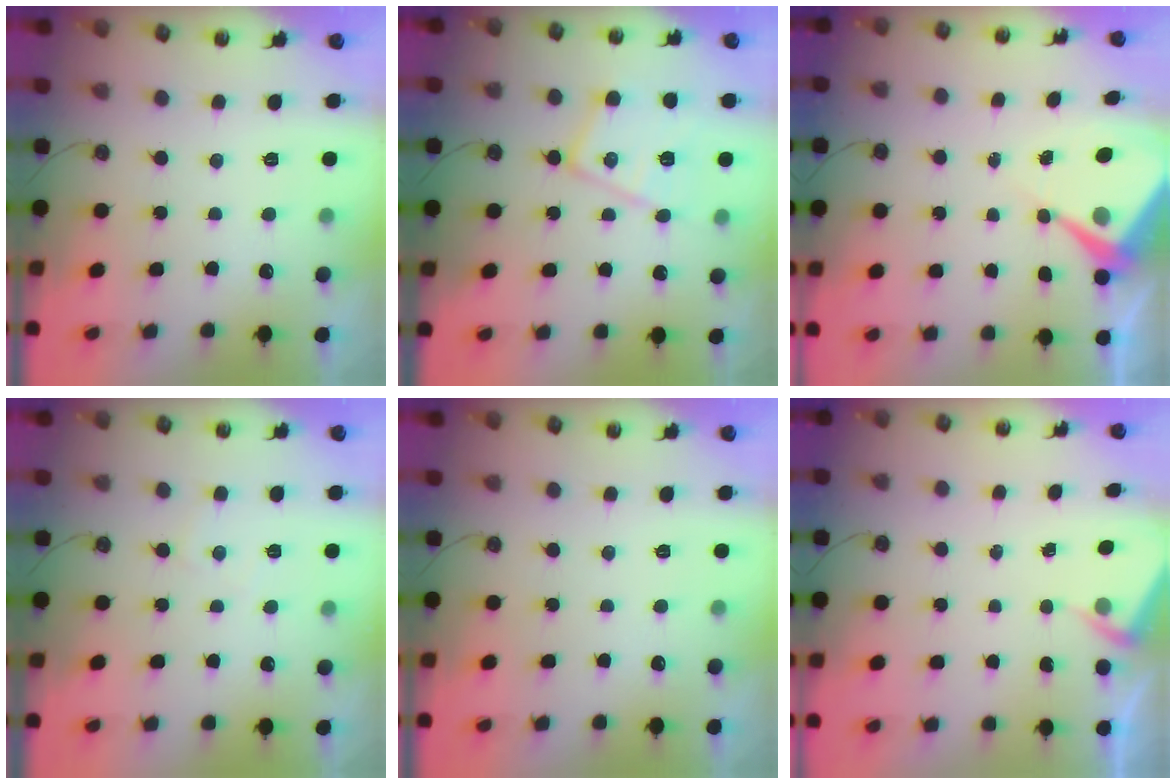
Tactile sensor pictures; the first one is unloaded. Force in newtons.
{"total": 15.0, "press": 14.9, "slide": 1.4}
{"total": 7.0, "press": 7.0, "slide": 0.3}
{"total": 3.6, "press": 3.6, "slide": 0.6}
{"total": 0.0}
{"total": 2.9, "press": 2.9, "slide": 0.4}